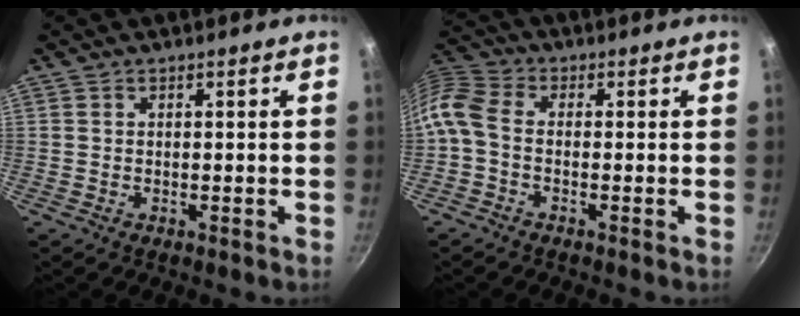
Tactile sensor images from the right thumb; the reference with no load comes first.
{"total": 7.3, "force": [-1.6, 4.8, 5.3], "torque": [-0.120, 0.029, -0.051]}